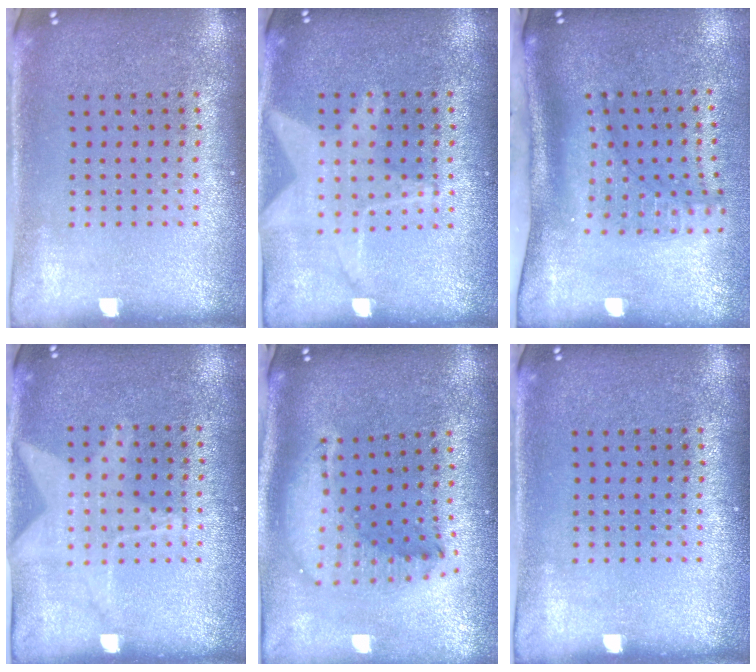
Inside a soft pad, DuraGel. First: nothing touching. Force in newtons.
{"total": 1.3, "press": 1.3, "slide": 0.5}
{"total": 2.0, "press": 1.5, "slide": 1.3}
{"total": 1.1, "press": 1.0, "slide": 0.4}
{"total": 2.1, "press": 1.6, "slide": 1.3}
{"total": 0.0}